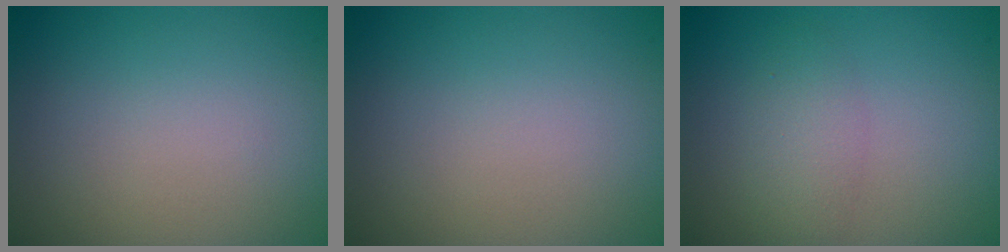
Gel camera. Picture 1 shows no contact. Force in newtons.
{"total": 0.0}
{"total": 2.2, "press": 2.1, "slide": 0.2}